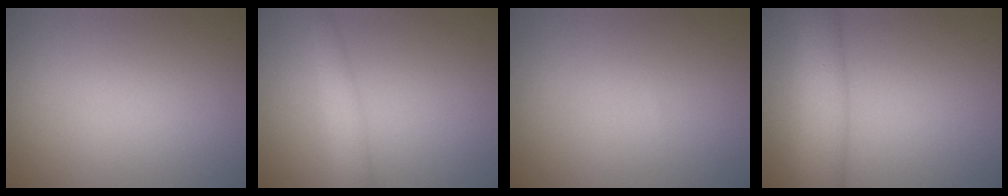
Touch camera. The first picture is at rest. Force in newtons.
{"total": 2.2, "press": 2.2, "slide": 0.1}
{"total": 0.0}
{"total": 5.2, "press": 5.2, "slide": 0.2}